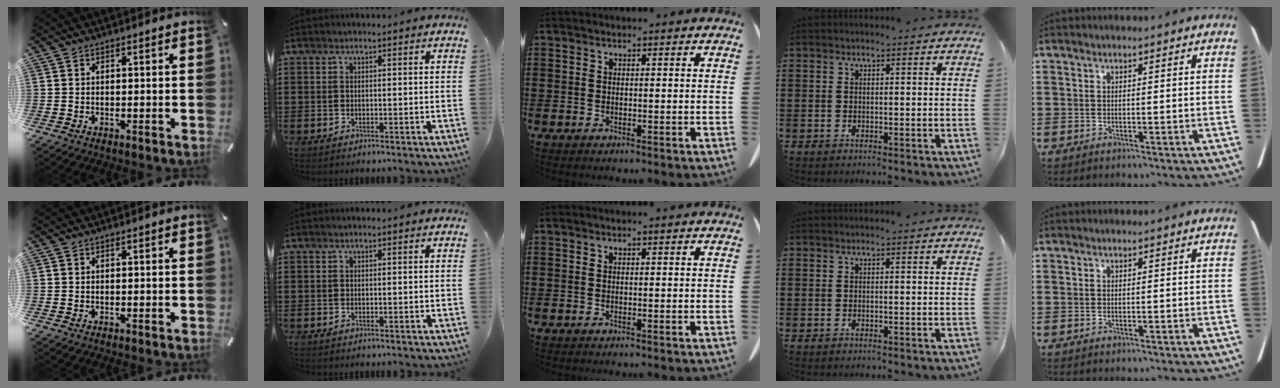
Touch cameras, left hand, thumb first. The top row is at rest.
{}